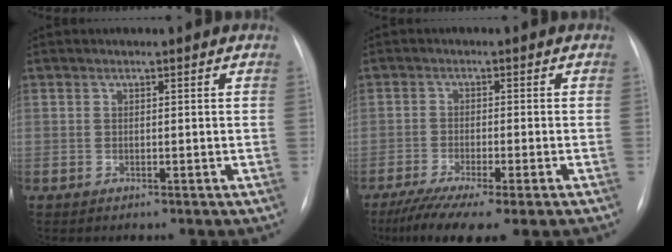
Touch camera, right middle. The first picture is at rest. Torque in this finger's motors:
{"motor_torque": [1.09, -1.05, 0.21, 0.08]}